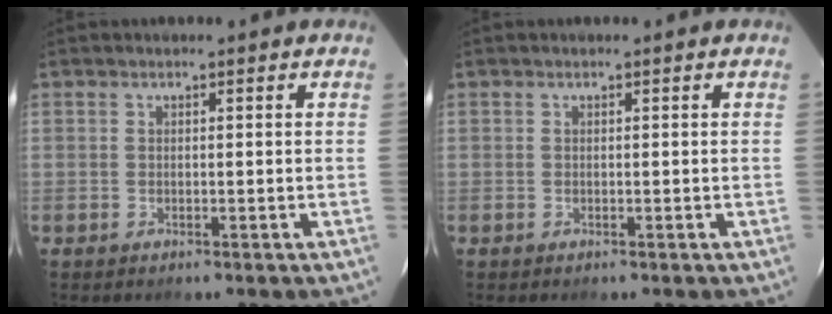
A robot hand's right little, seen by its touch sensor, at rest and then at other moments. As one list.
[{"total": 0.0}]